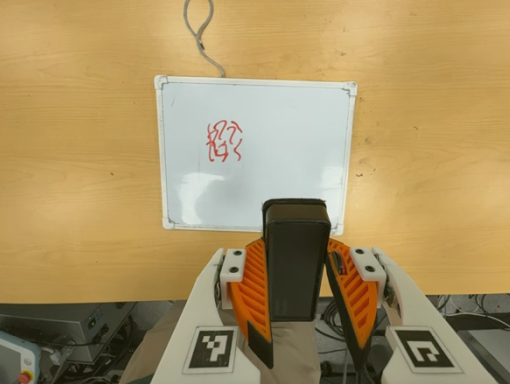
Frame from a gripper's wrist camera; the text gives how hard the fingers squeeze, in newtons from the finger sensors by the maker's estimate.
{"total": 5.0, "left": 4.4, "right": 5.6}